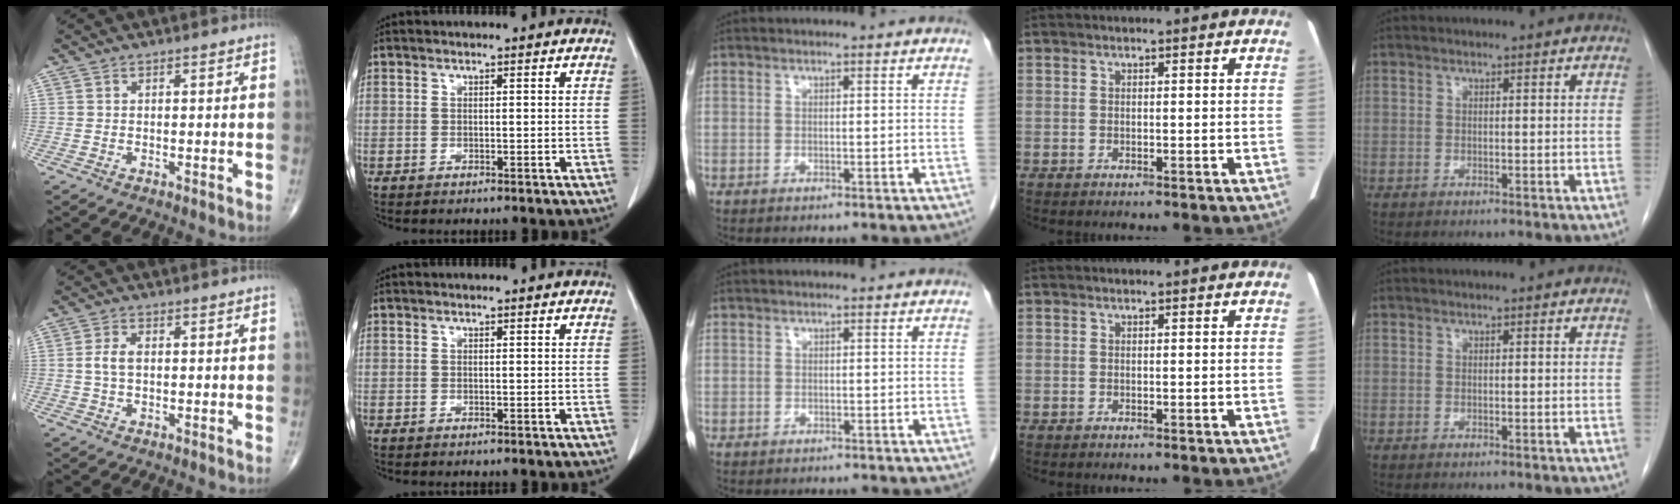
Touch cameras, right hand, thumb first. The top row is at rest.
{"thumb": {"total": 3.1, "force": [0.1, 1.7, 2.6], "torque": [-0.060, 0.005, 0.000]}, "middle": {"total": 2.0, "force": [-1.7, 1.1, 0.1], "torque": [-0.006, 0.001, -0.027]}}